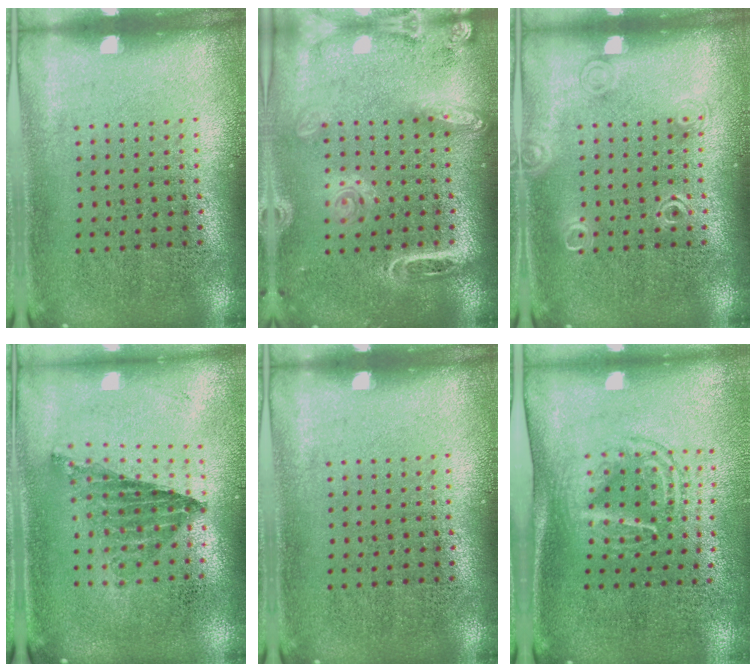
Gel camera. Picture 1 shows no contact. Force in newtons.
{"total": 2.0, "press": 1.8, "slide": 1.1}
{"total": 1.2, "press": 1.2, "slide": 0.2}
{"total": 0.7, "press": 0.7, "slide": 0.1}
{"total": 0.0}
{"total": 1.6, "press": 1.2, "slide": 1.1}